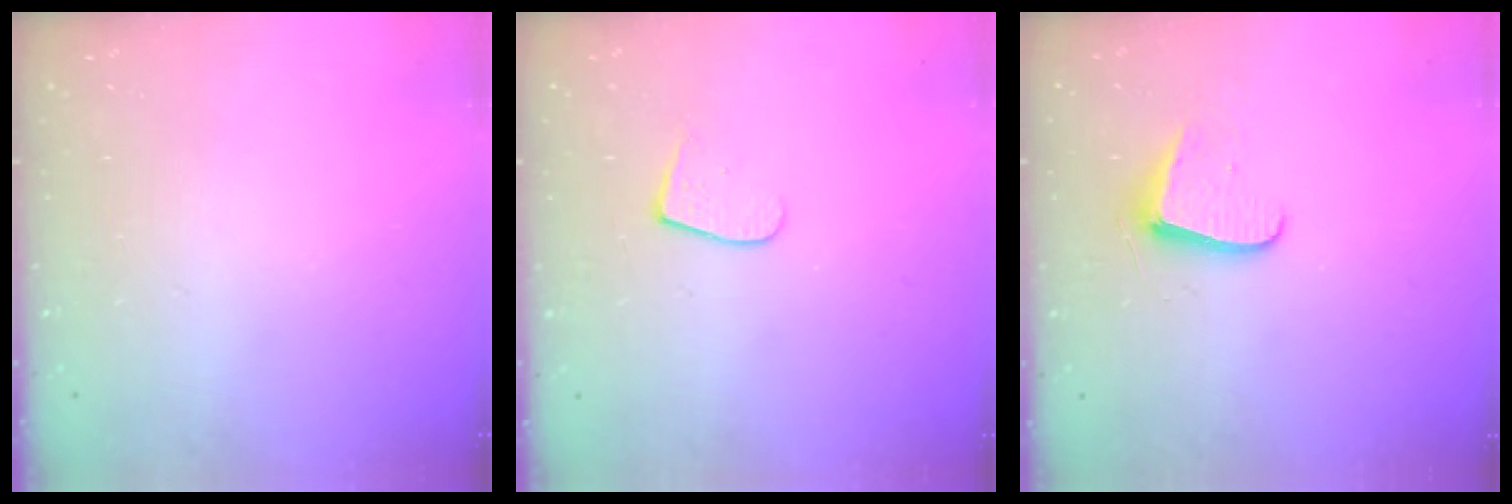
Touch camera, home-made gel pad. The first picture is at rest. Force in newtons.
{"total": 5.8, "press": 5.8, "slide": 0.7}
{"total": 7.2, "press": 7.2, "slide": 0.5}